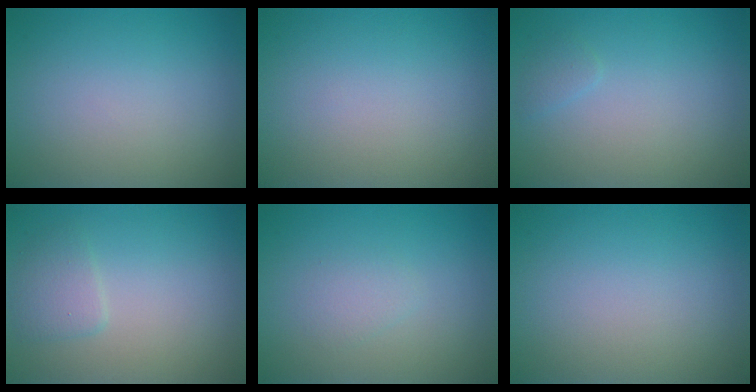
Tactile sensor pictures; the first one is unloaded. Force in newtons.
{"total": 0.0}
{"total": 0.8, "press": 0.8, "slide": 0.1}
{"total": 1.7, "press": 1.7, "slide": 0.0}
{"total": 1.1, "press": 1.1, "slide": 0.1}
{"total": 0.0}